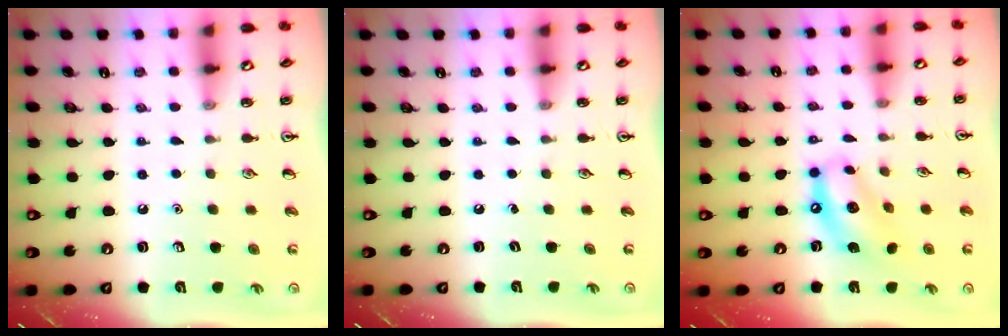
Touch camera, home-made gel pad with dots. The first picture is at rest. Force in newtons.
{"total": 0.0}
{"total": 11.7, "press": 11.2, "slide": 3.5}